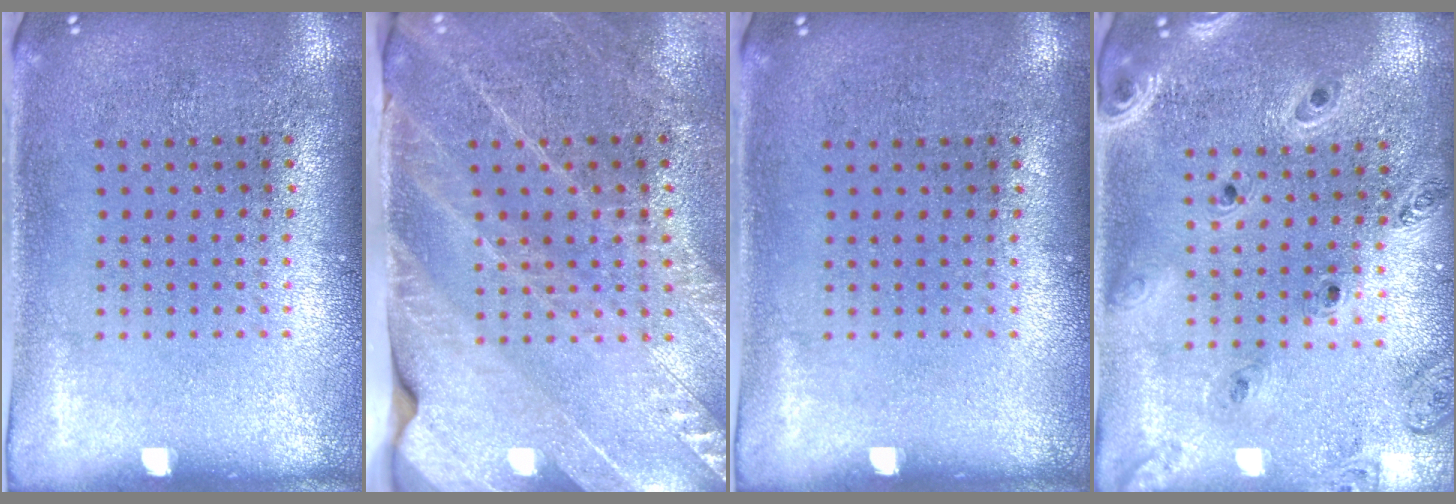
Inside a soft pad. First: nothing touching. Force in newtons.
{"total": 2.7, "press": 2.6, "slide": 0.7}
{"total": 0.0}
{"total": 1.2, "press": 1.2, "slide": 0.2}